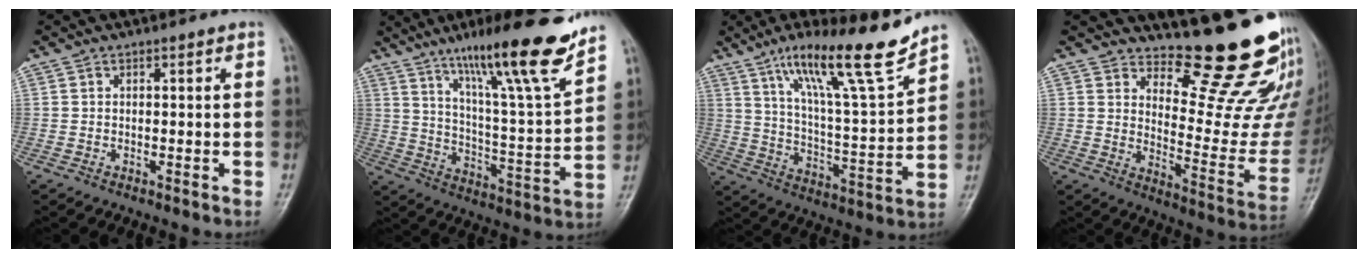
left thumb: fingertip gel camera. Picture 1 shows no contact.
{"total": 20.2, "force": [14.4, 1.5, 14.1], "torque": [-0.194, -0.075, 0.235]}
{"total": 18.1, "force": [12.6, 1.9, 12.8], "torque": [-0.188, -0.069, 0.215]}
{"total": 18.3, "force": [16.3, 3.4, 7.6], "torque": [-0.054, -0.183, 0.213]}